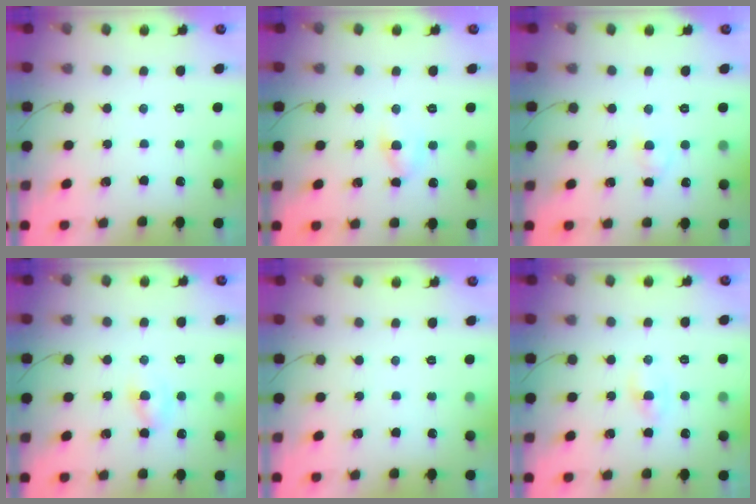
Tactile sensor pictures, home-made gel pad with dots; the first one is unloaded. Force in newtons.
{"total": 4.8, "press": 4.7, "slide": 1.2}
{"total": 2.6, "press": 2.4, "slide": 1.1}
{"total": 2.3, "press": 2.1, "slide": 1.0}
{"total": 0.0}
{"total": 1.2, "press": 1.0, "slide": 0.6}